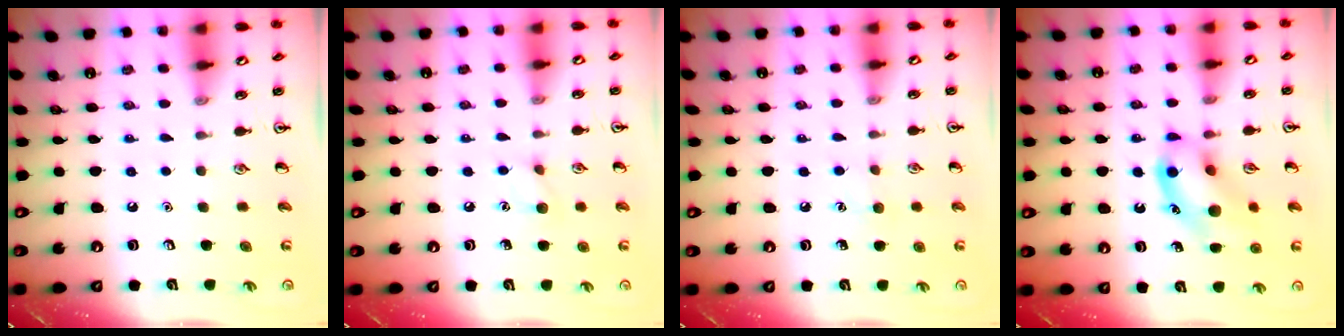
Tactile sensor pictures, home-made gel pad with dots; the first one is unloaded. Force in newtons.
{"total": 6.2, "press": 6.0, "slide": 1.5}
{"total": 6.5, "press": 6.2, "slide": 2.0}
{"total": 12.6, "press": 12.5, "slide": 1.2}